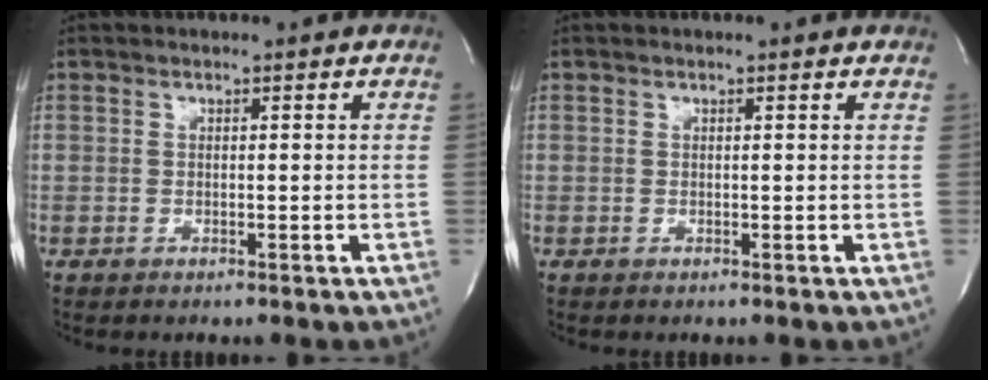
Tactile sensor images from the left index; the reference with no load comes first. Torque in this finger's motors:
{"motor_torque": [0.80, -0.74, 0.15, 0.01]}